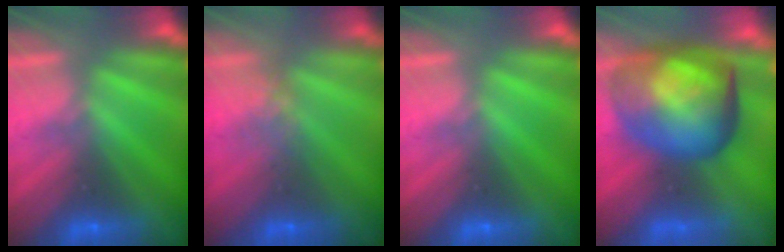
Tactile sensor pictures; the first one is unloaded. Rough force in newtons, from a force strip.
{"total": 3.7}
{"total": 0.0}
{"total": 7.2}